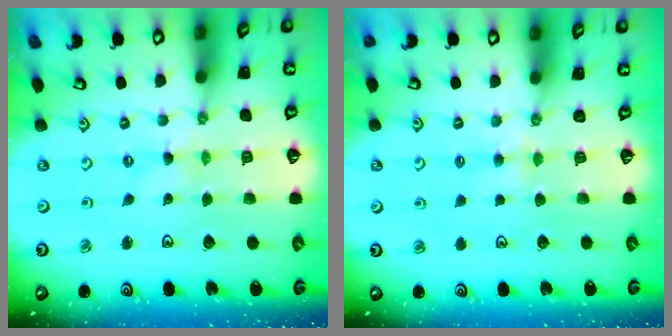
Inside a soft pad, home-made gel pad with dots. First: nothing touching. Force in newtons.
{"total": 3.6, "press": 3.6, "slide": 0.5}